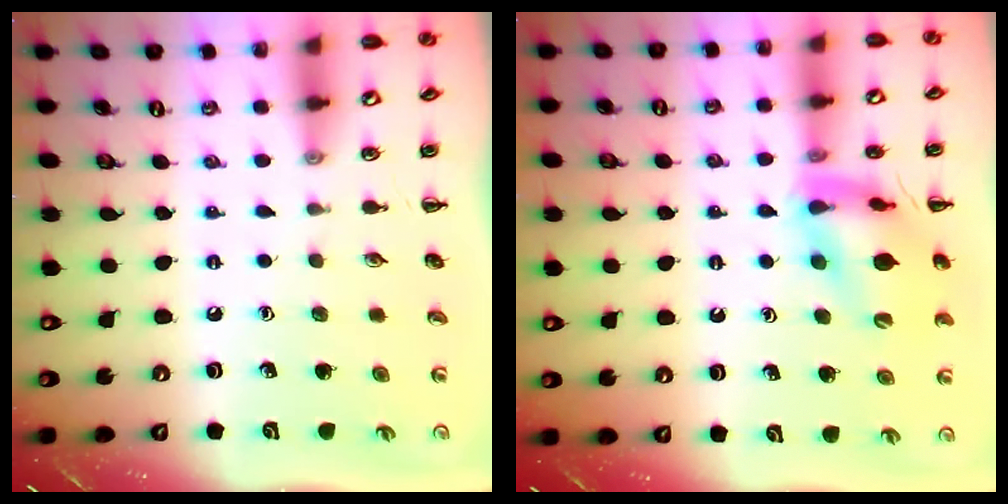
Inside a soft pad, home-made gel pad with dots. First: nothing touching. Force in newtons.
{"total": 14.4, "press": 14.2, "slide": 2.0}